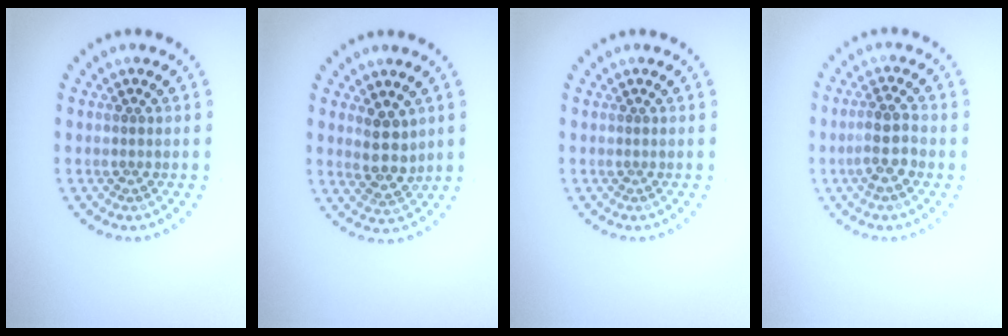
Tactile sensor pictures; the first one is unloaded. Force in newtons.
{"total": 2.9, "press": 2.5, "slide": 1.5}
{"total": 0.0}
{"total": 2.5, "press": 2.2, "slide": 1.0}